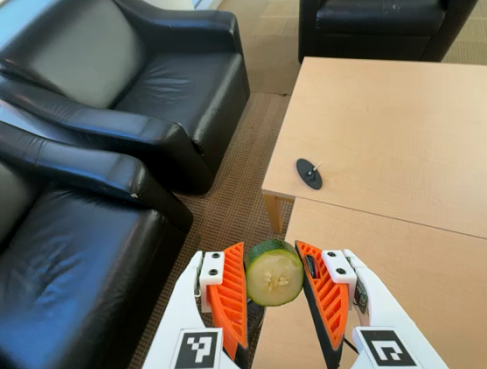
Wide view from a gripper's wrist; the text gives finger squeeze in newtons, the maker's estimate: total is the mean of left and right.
{"total": 11.5, "left": 10.6, "right": 12.5}